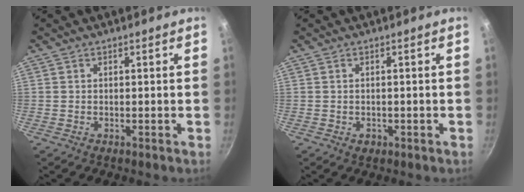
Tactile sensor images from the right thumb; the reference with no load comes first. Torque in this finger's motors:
{"motor_torque": [-0.35, 0.19, -0.21, 0.04, 0.02]}